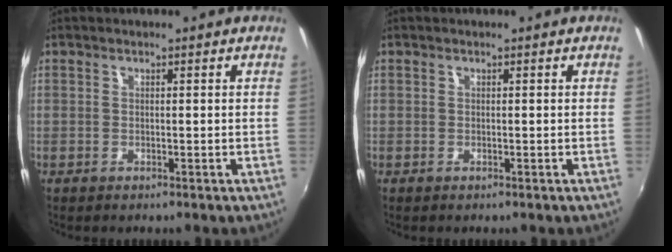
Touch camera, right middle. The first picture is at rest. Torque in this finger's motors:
{"motor_torque": [0.05, -0.05, -0.01, 0.01]}